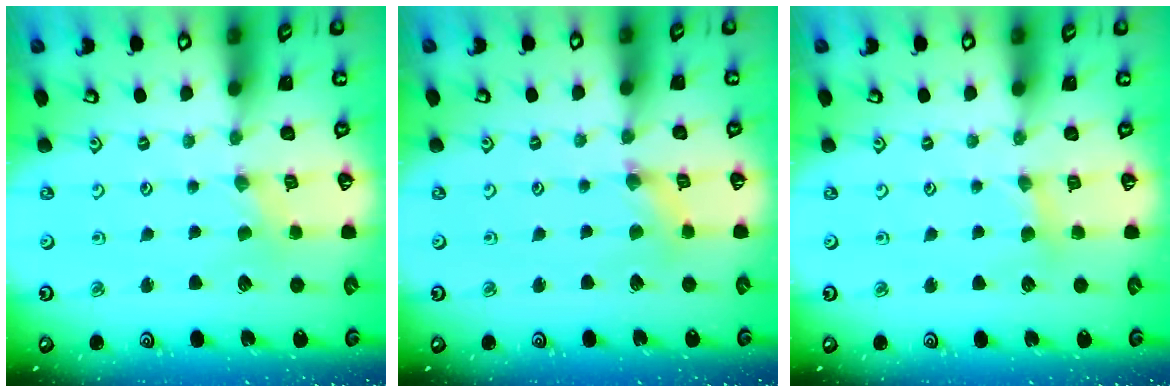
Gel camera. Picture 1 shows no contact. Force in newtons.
{"total": 2.0, "press": 2.0, "slide": 0.4}
{"total": 3.4, "press": 3.4, "slide": 0.5}